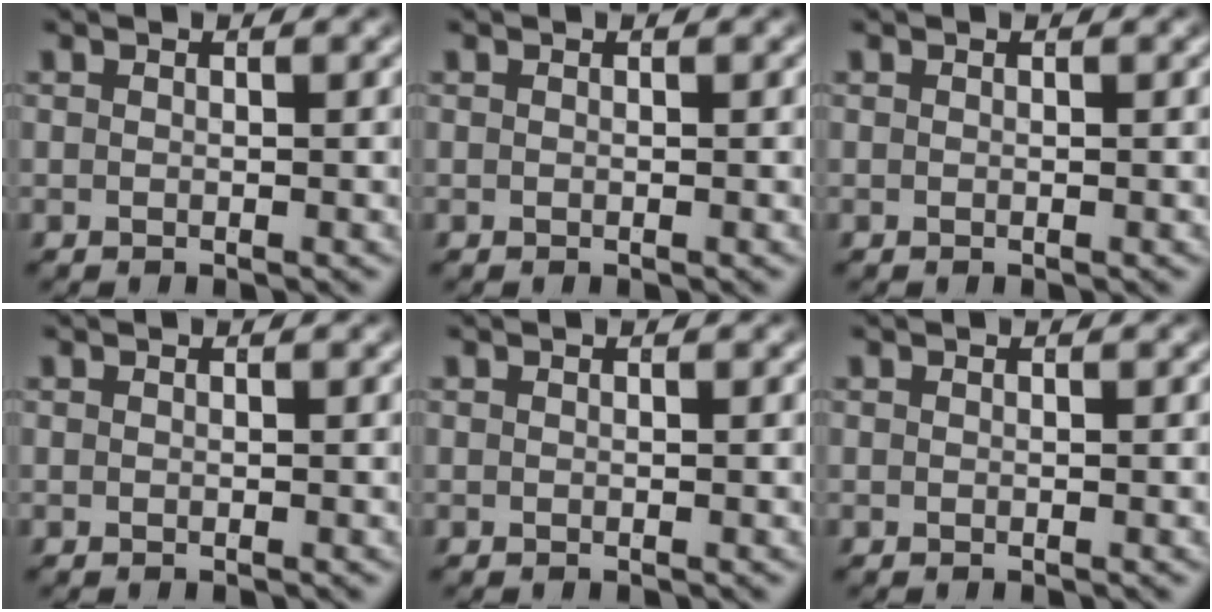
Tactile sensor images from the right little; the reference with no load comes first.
{"total": 0.0}
{"total": 0.0}
{"total": 0.0}
{"total": 0.0}
{"total": 0.0}